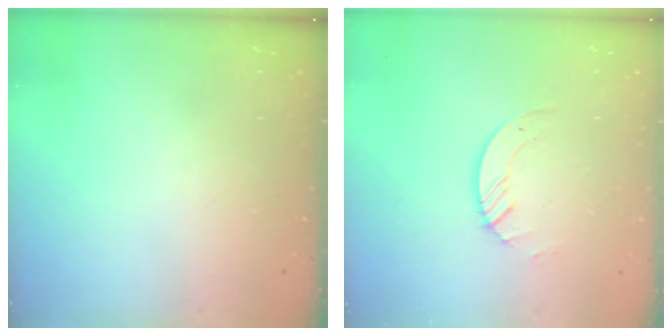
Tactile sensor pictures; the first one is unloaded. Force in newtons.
{"total": 2.8, "press": 2.8, "slide": 0.3}